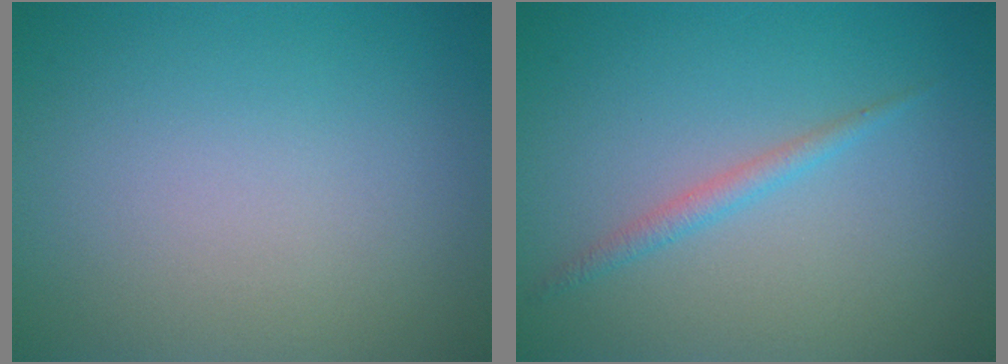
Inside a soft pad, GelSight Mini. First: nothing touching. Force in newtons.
{"total": 1.4, "press": 1.4, "slide": 0.1}